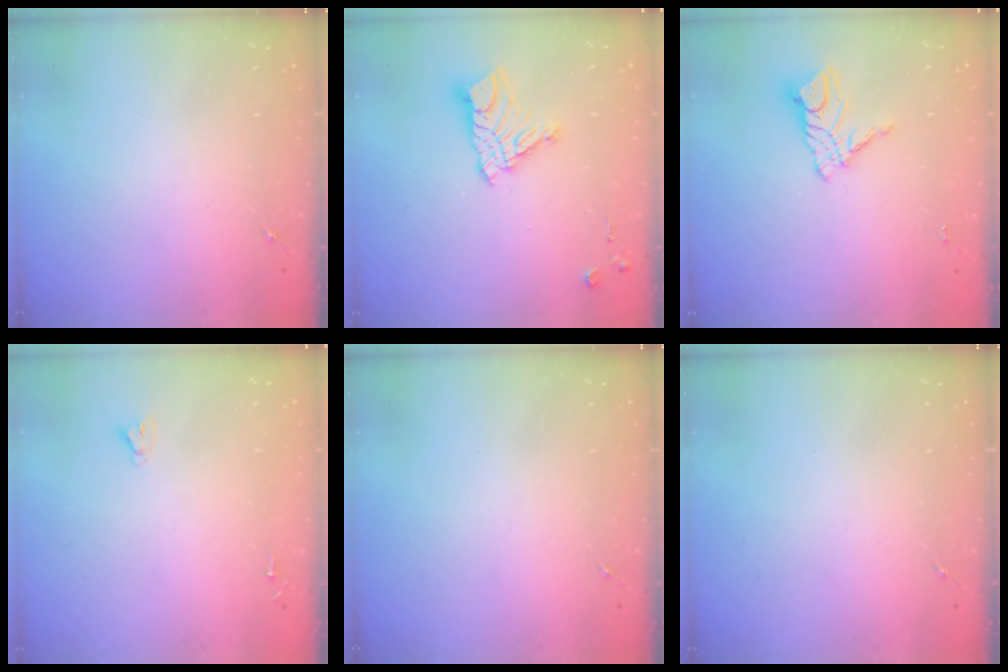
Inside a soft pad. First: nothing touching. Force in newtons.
{"total": 11.6, "press": 11.6, "slide": 1.0}
{"total": 10.8, "press": 10.7, "slide": 0.7}
{"total": 2.7, "press": 2.7, "slide": 0.2}
{"total": 0.0}
{"total": 0.0}